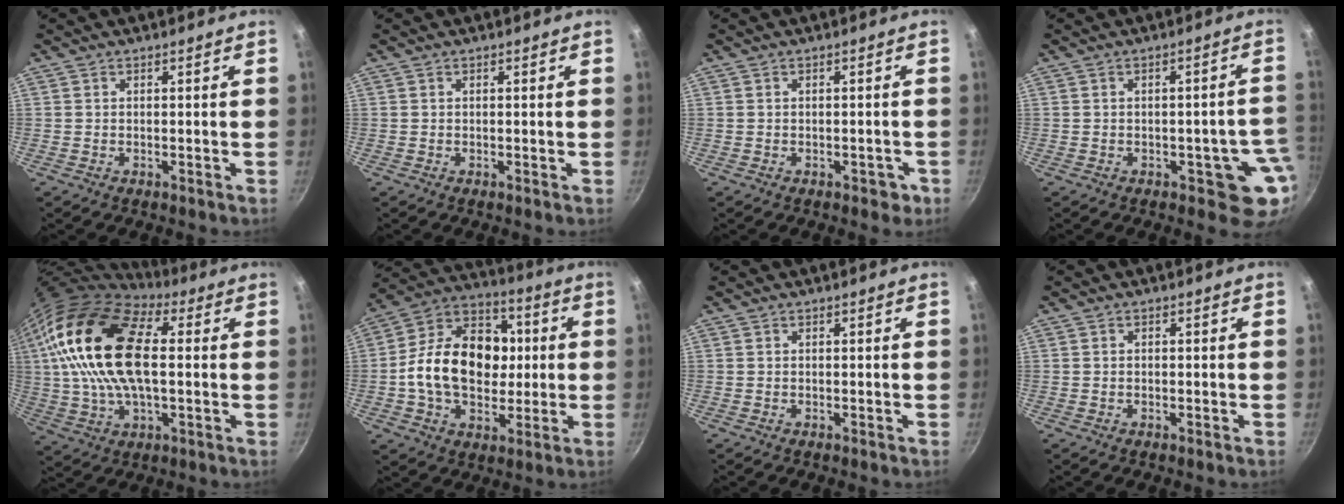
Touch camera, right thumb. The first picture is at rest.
{"total": 0.0}
{"total": 2.3, "force": [-1.0, 1.5, 1.4], "torque": [-0.002, 0.019, -0.001]}
{"total": 7.2, "force": [-2.2, 4.0, 5.5], "torque": [-0.007, 0.023, -0.024]}
{"total": 21.7, "force": [4.0, 11.2, 18.1], "torque": [-0.330, 0.010, 0.062]}
{"total": 20.4, "force": [0.2, 14.8, 14.1], "torque": [-0.197, 0.031, -0.011]}
{"total": 0.0}
{"total": 0.5, "force": [0.0, 0.4, 0.3], "torque": [-0.005, 0.004, -0.001]}